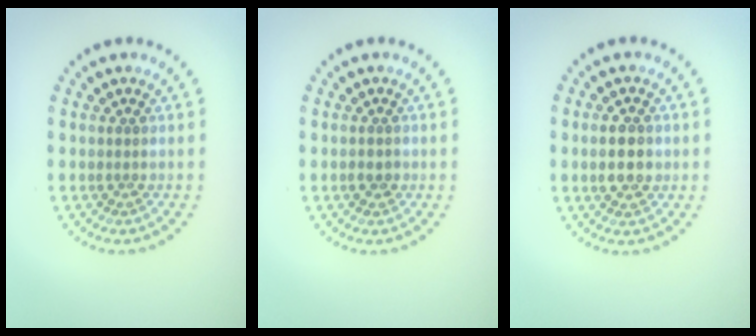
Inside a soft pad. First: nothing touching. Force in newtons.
{"total": 1.0, "press": 1.0, "slide": 0.1}
{"total": 2.9, "press": 2.9, "slide": 0.2}